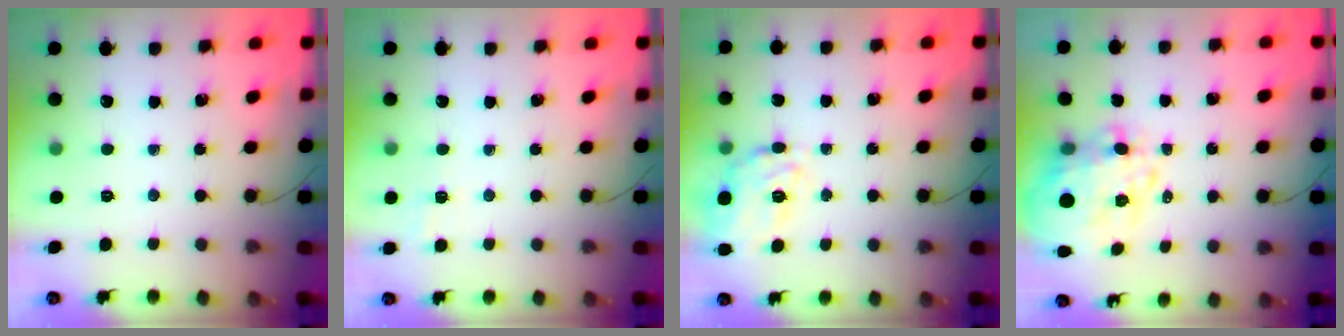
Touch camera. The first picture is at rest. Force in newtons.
{"total": 1.5, "press": 0.2, "slide": 1.5}
{"total": 14.3, "press": 14.1, "slide": 2.7}
{"total": 12.2, "press": 12.0, "slide": 2.2}